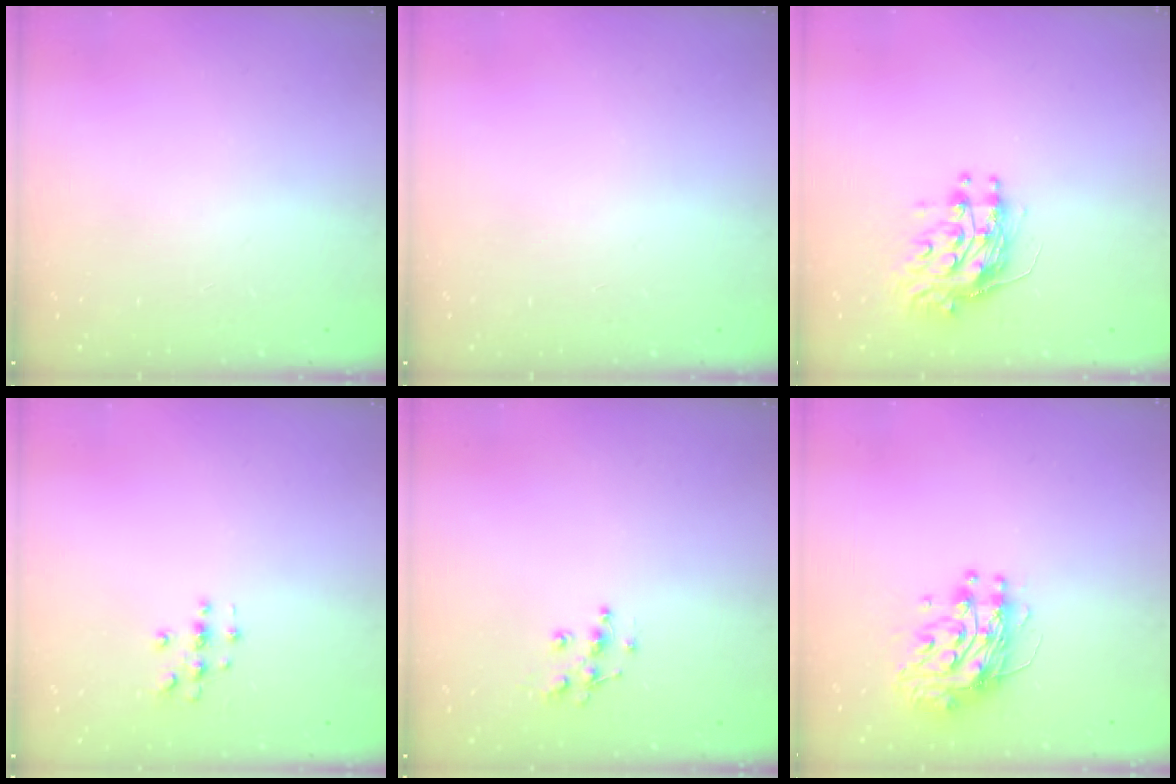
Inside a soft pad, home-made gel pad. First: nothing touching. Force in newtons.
{"total": 0.0}
{"total": 9.6, "press": 9.6, "slide": 0.3}
{"total": 2.7, "press": 2.7, "slide": 0.3}
{"total": 7.8, "press": 7.7, "slide": 0.5}
{"total": 10.2, "press": 10.2, "slide": 0.8}